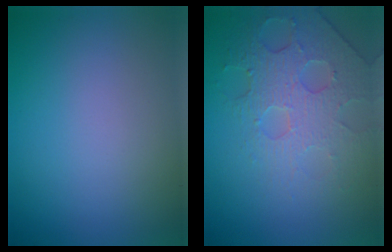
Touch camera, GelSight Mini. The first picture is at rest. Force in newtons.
{"total": 4.1, "press": 3.9, "slide": 1.1}